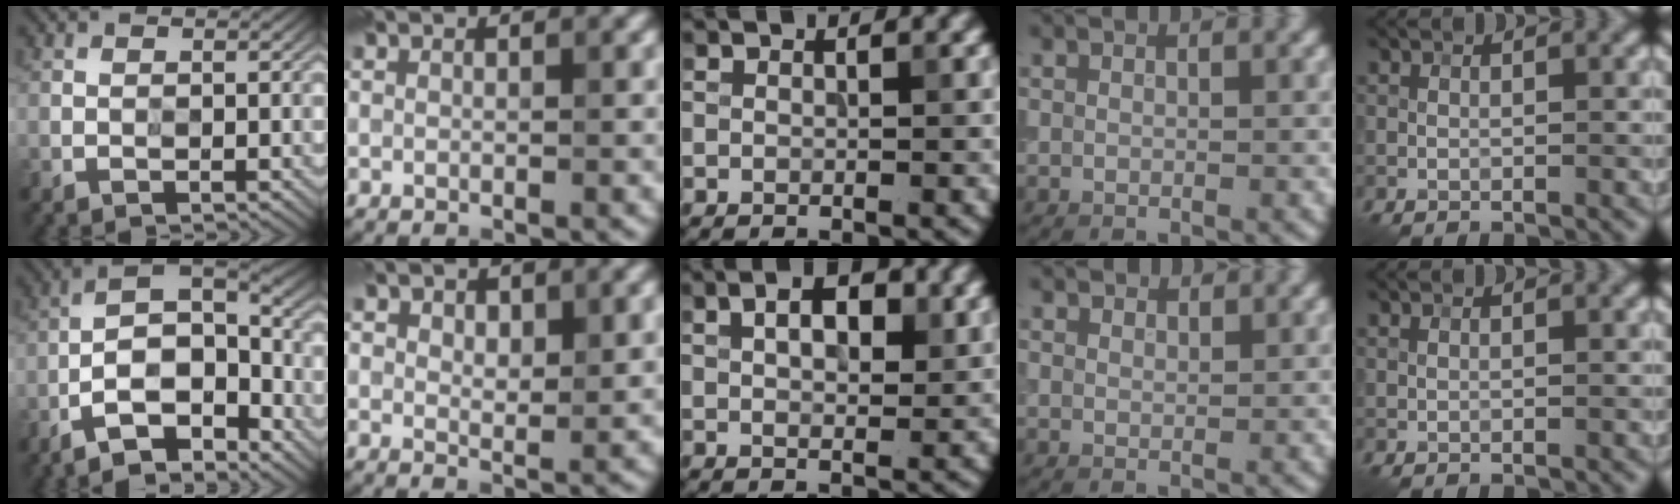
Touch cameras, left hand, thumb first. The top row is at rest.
{"thumb": {"total": 11.8, "force": [-6.4, 5.0, 8.5], "torque": [-0.151, -0.003, -0.118]}, "index": {"total": 4.5, "force": [1.6, 2.5, 3.5], "torque": [-0.050, -0.003, 0.026]}, "middle": {"total": 4.0, "force": [1.4, 2.0, 3.2], "torque": [-0.046, 0.002, 0.023]}, "ring": {"total": 2.9, "force": [2.6, 1.0, 0.8], "torque": [-0.019, -0.003, 0.047]}}